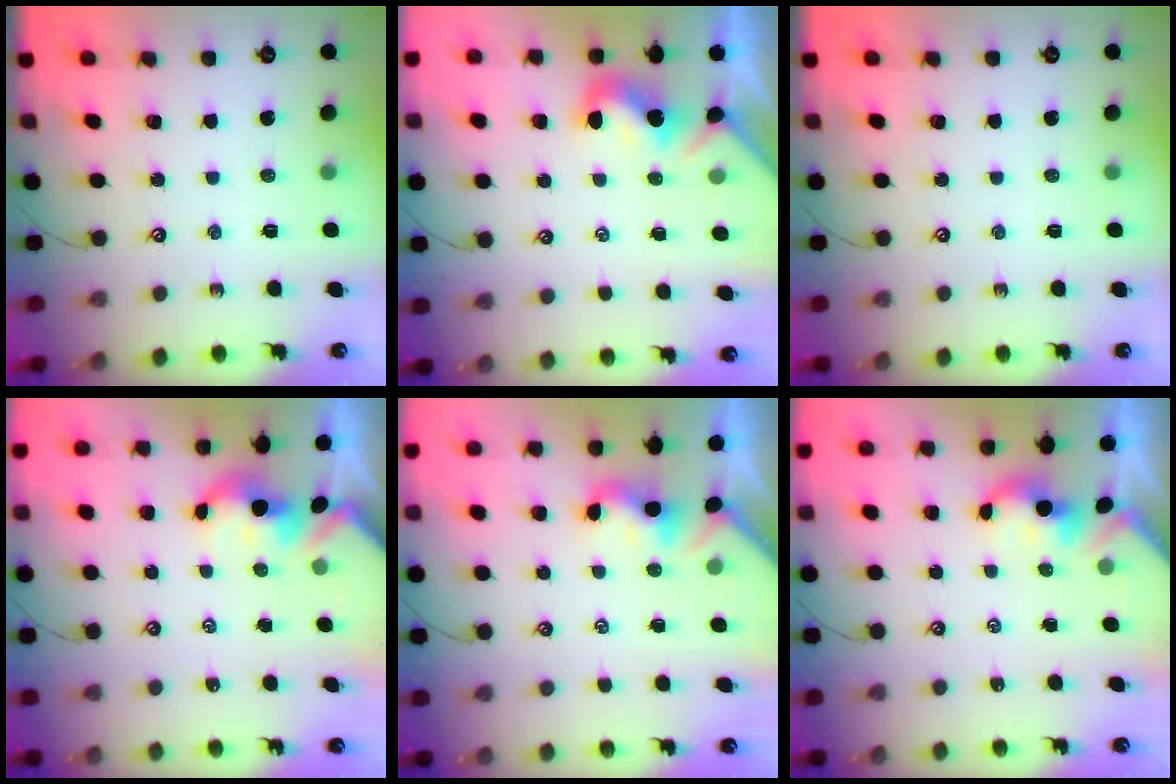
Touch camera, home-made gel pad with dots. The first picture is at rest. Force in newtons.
{"total": 0.0}
{"total": 0.0}
{"total": 1.8, "press": 1.8, "slide": 0.1}
{"total": 1.9, "press": 1.8, "slide": 0.6}
{"total": 0.6, "press": 0.5, "slide": 0.3}